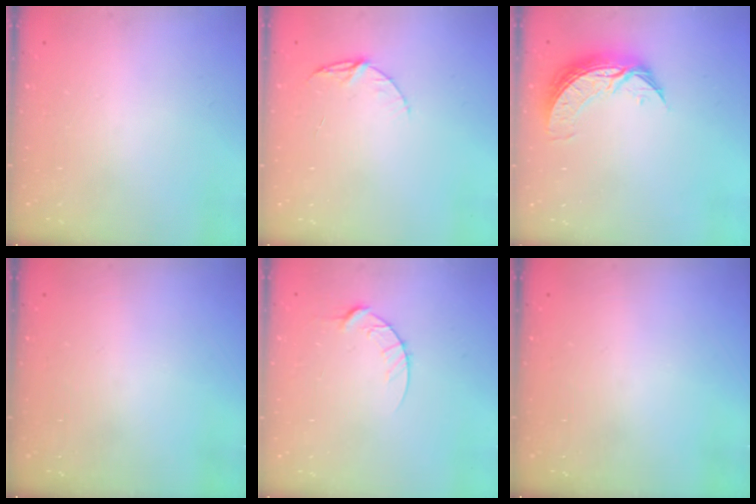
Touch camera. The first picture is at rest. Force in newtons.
{"total": 7.0, "press": 6.9, "slide": 0.6}
{"total": 8.8, "press": 8.8, "slide": 0.4}
{"total": 0.0}
{"total": 7.2, "press": 7.2, "slide": 0.7}
{"total": 0.0}